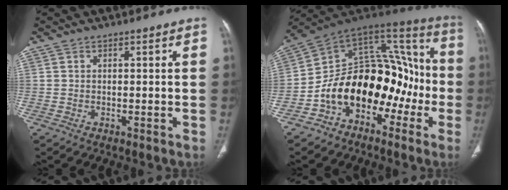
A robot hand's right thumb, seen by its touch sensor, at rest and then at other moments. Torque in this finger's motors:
{"motor_torque": [2.32, 2.69, 1.72, -1.05, 0.18]}